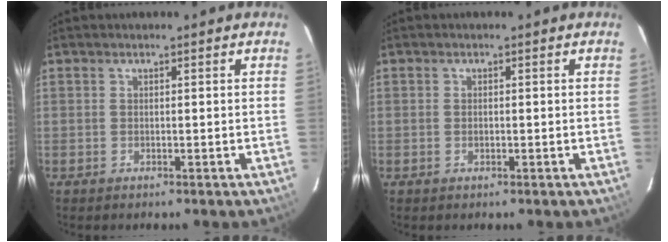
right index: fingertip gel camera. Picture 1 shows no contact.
{"total": 0.7, "force": [-0.2, 0.5, 0.5], "torque": [-0.007, 0.000, -0.003]}